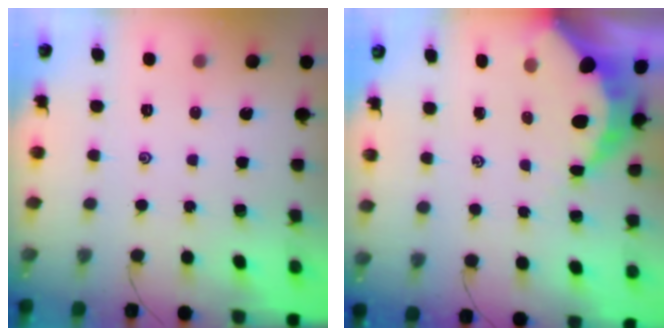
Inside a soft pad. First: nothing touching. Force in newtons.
{"total": 8.4, "press": 8.3, "slide": 1.0}